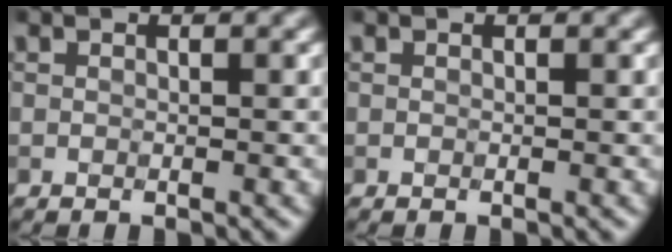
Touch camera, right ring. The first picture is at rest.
{"total": 0.0}